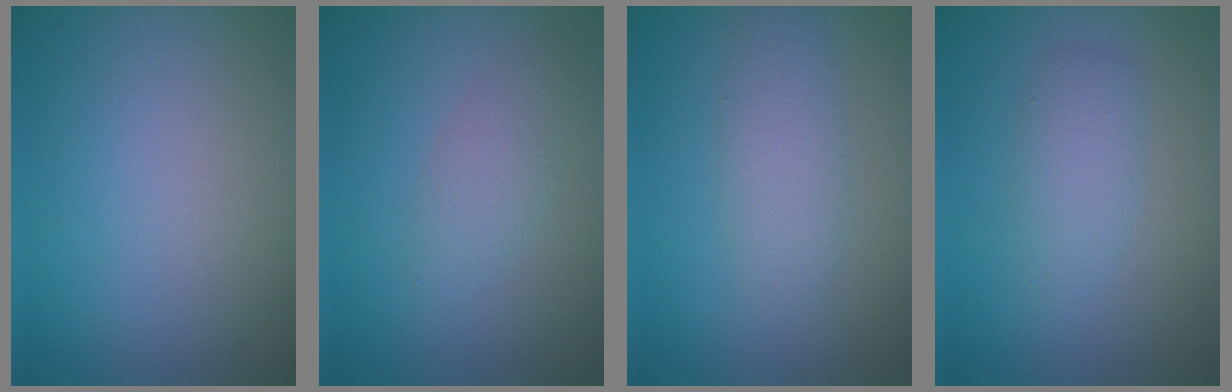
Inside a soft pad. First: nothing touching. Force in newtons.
{"total": 1.9, "press": 1.9, "slide": 0.1}
{"total": 2.7, "press": 2.7, "slide": 0.1}
{"total": 2.3, "press": 2.3, "slide": 0.1}